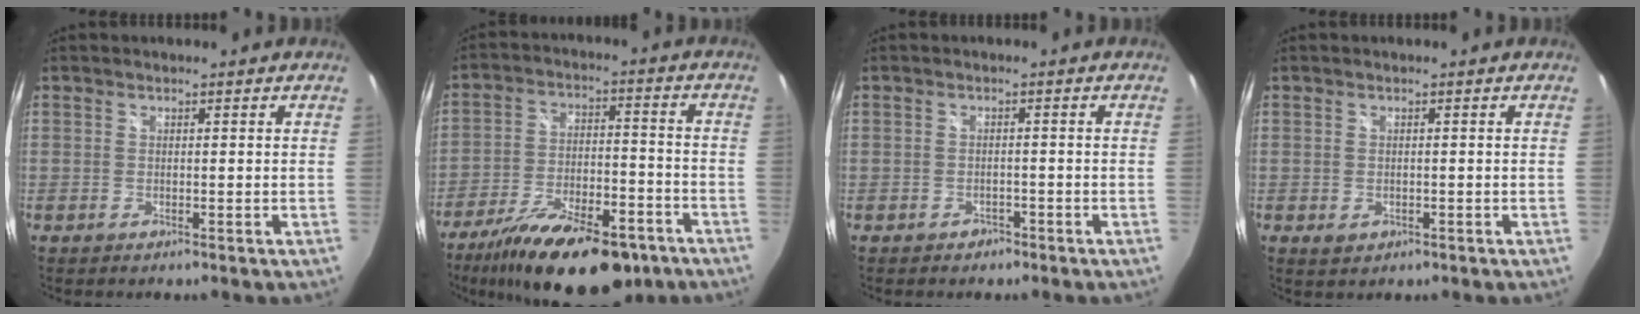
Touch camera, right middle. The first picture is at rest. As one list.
[{"total": 21.7, "force": [-15.3, 8.0, 13.1], "torque": [-0.234, -0.029, -0.230]}, {"total": 1.8, "force": [-1.3, 1.3, 0.2], "torque": [-0.007, 0.000, -0.018]}, {"total": 1.6, "force": [-0.4, 1.3, 0.8], "torque": [-0.013, -0.005, -0.005]}]